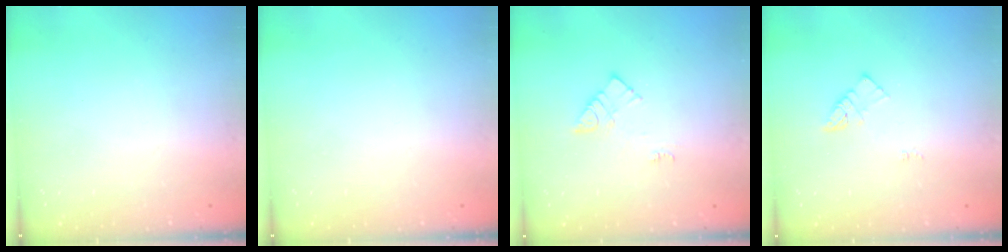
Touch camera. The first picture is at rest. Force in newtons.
{"total": 0.0}
{"total": 8.3, "press": 8.2, "slide": 0.5}
{"total": 3.9, "press": 3.9, "slide": 0.3}